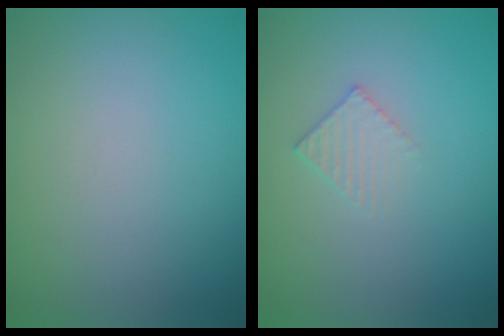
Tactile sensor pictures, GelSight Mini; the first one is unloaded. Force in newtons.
{"total": 1.4, "press": 1.4, "slide": 0.2}